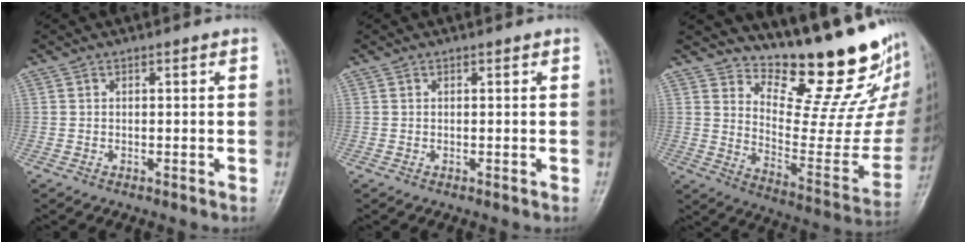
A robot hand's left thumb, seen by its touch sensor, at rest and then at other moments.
{"total": 0.0}
{"total": 20.7, "force": [17.0, 5.8, 10.4], "torque": [-0.098, -0.153, 0.243]}